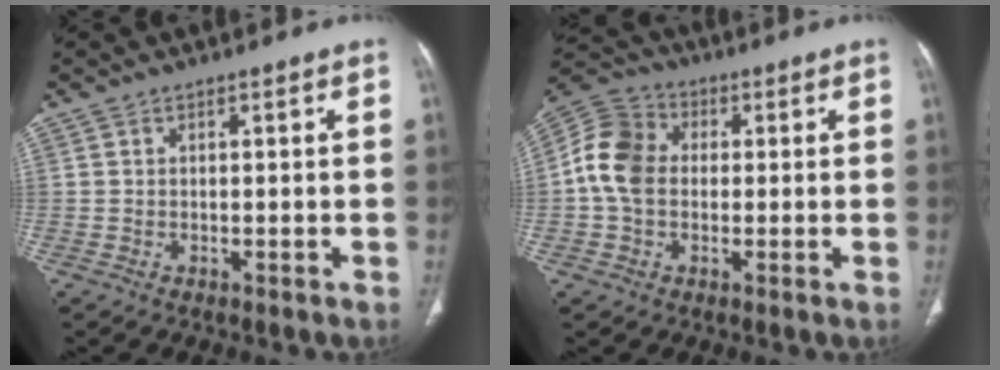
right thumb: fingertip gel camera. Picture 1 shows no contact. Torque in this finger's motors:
{"motor_torque": [-0.09, 0.61, 0.92, -0.09, 0.08]}